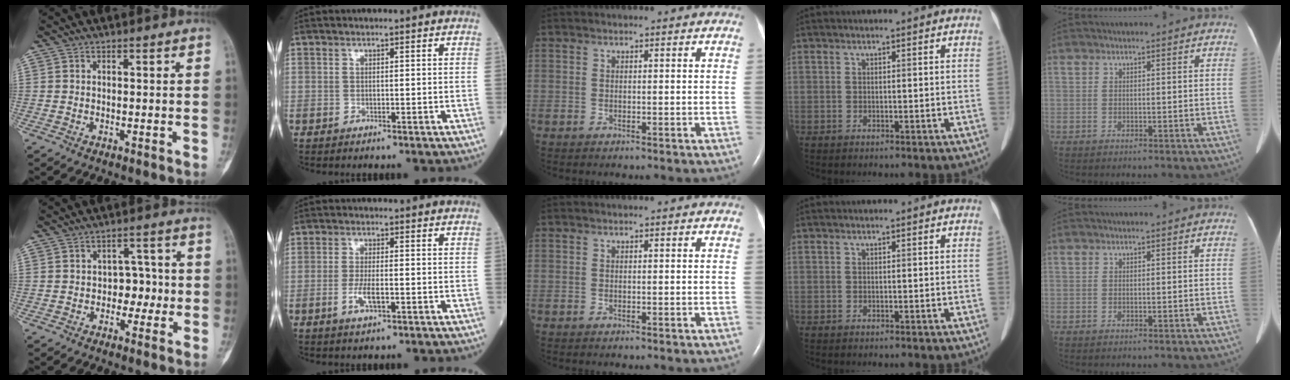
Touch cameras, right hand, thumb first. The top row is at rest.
{"thumb": {"total": 4.9, "force": [-0.8, 3.6, 3.1], "torque": [-0.010, 0.016, -0.018]}, "index": {"total": 3.8, "force": [-1.3, 0.9, 3.5], "torque": [-0.072, -0.002, -0.022]}}